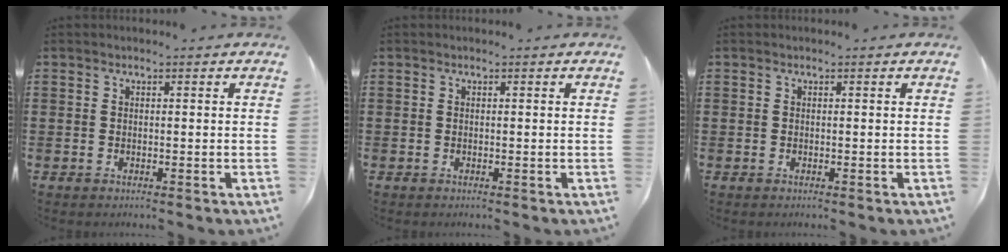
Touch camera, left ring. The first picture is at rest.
{"total": 0.0}
{"total": 0.0}